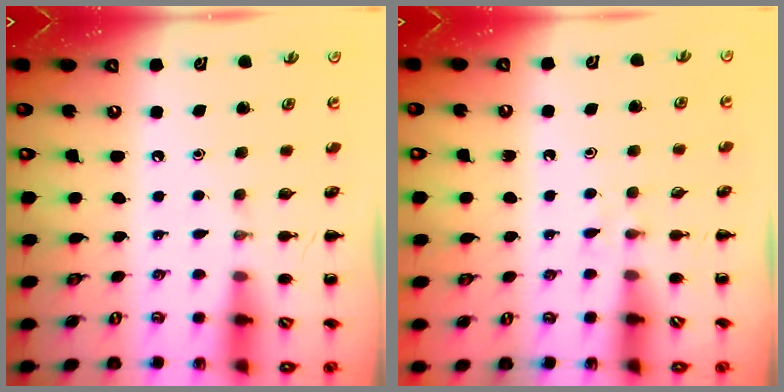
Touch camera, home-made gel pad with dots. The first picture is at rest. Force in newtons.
{"total": 2.1, "press": 1.8, "slide": 0.9}